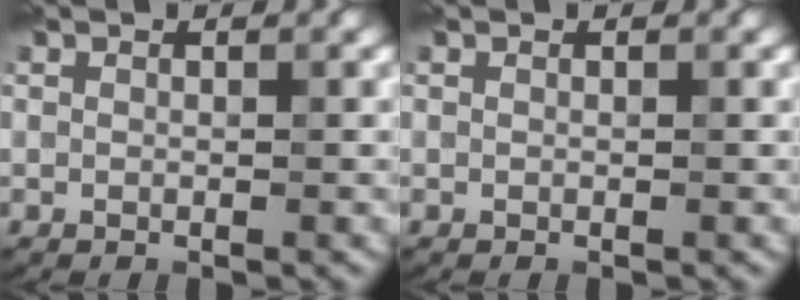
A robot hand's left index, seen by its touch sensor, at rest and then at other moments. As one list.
[{"total": 0.0}]